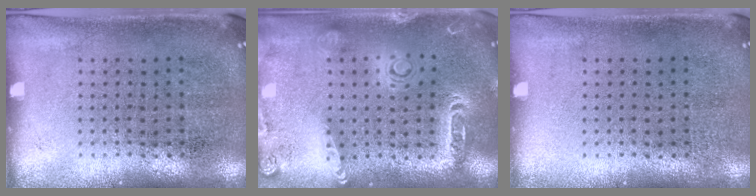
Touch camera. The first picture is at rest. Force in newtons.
{"total": 2.1, "press": 1.9, "slide": 0.8}
{"total": 0.0}